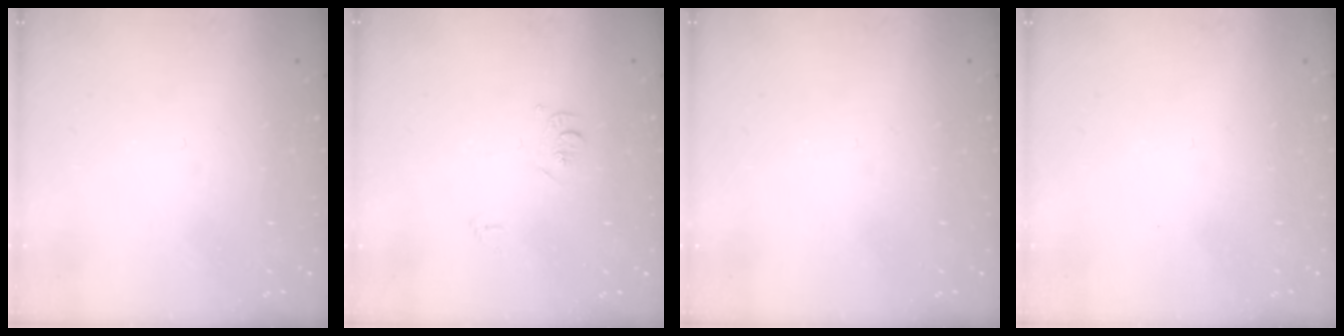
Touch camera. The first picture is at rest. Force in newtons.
{"total": 5.6, "press": 5.6, "slide": 0.7}
{"total": 0.0}
{"total": 1.5, "press": 1.5, "slide": 0.1}